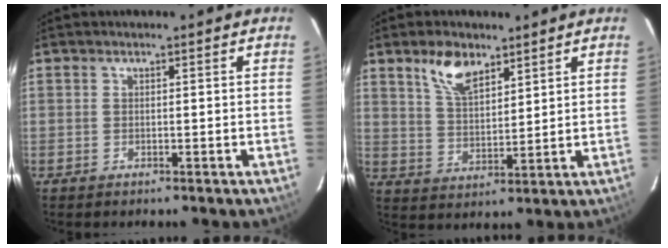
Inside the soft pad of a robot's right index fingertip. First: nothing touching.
{"total": 7.9, "force": [5.2, 3.7, 4.7], "torque": [-0.084, 0.008, 0.102]}